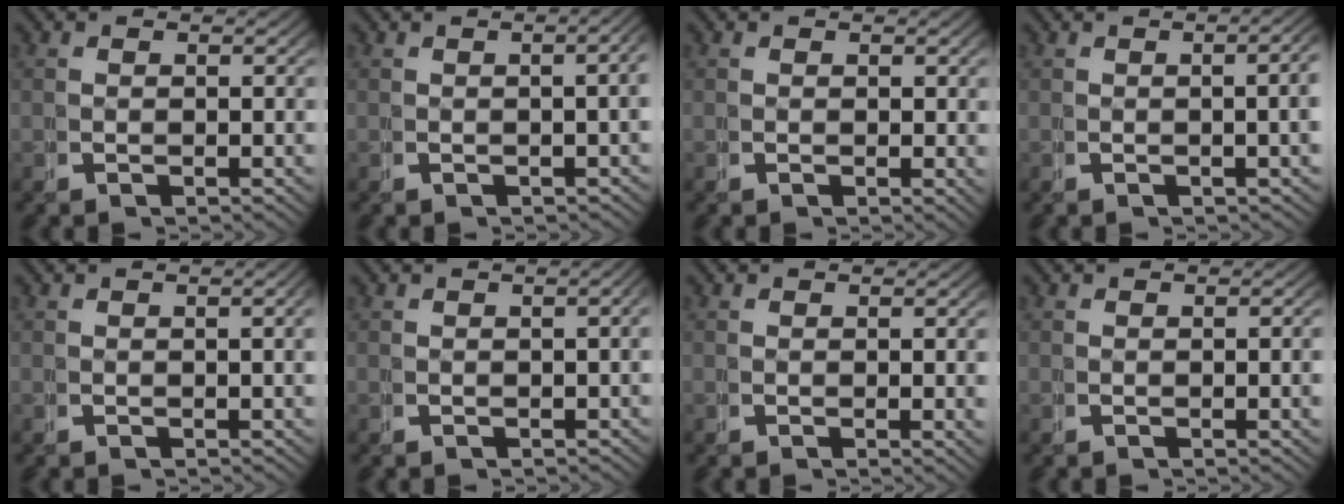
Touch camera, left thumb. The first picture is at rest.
{"total": 3.4, "force": [-0.2, 1.2, 3.2], "torque": [-0.033, 0.014, -0.006]}
{"total": 0.7, "force": [0.3, 0.2, 0.5], "torque": [-0.009, -0.003, 0.005]}
{"total": 4.1, "force": [0.2, 1.3, 3.9], "torque": [-0.037, 0.016, -0.004]}
{"total": 1.2, "force": [0.0, 0.2, 1.1], "torque": [-0.017, 0.004, 0.000]}
{"total": 1.5, "force": [-0.5, 0.3, 1.3], "torque": [-0.020, 0.004, -0.005]}
{"total": 1.2, "force": [0.2, 0.1, 1.1], "torque": [-0.018, -0.001, 0.004]}
{"total": 1.3, "force": [-0.1, 0.1, 1.3], "torque": [-0.020, 0.003, -0.001]}